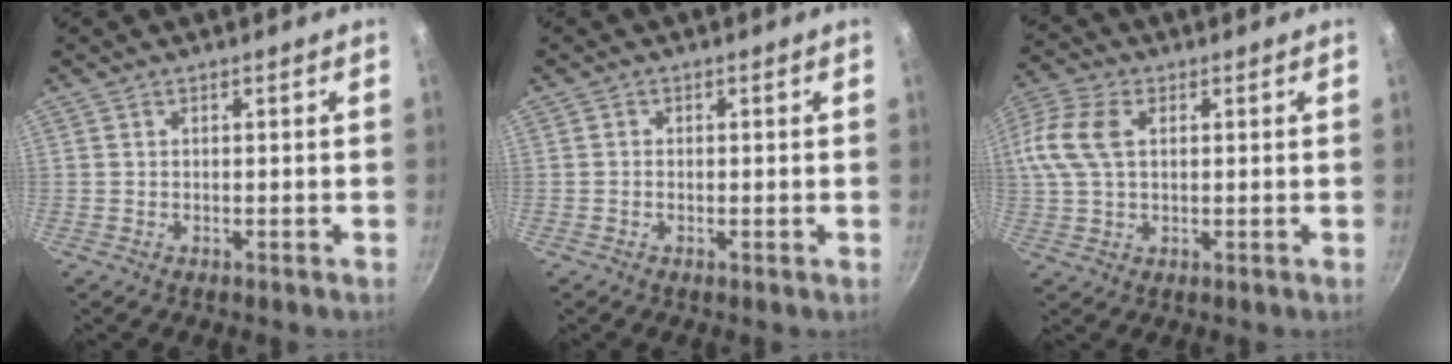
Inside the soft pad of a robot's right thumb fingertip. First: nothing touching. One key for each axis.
{"total": 0.7, "fx": -0.2, "fy": 0.6, "fz": 0.3, "tx": -0.004, "ty": 0.002, "tz": -0.005}
{"total": 13.2, "fx": 2.8, "fy": 8.8, "fz": 9.5, "tx": -0.216, "ty": 0.027, "tz": 0.044}